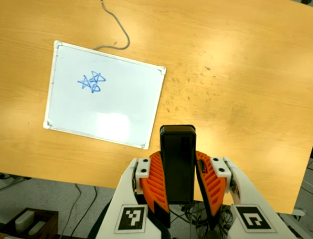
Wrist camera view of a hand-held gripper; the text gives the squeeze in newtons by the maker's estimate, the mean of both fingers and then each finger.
{"total": 10.2, "left": 8.1, "right": 12.3}